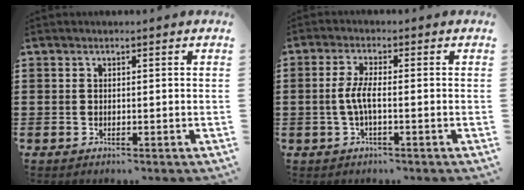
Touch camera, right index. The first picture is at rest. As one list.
[{"total": 3.9, "force": [-0.6, 0.5, 3.8], "torque": [-0.099, -0.010, -0.024]}]